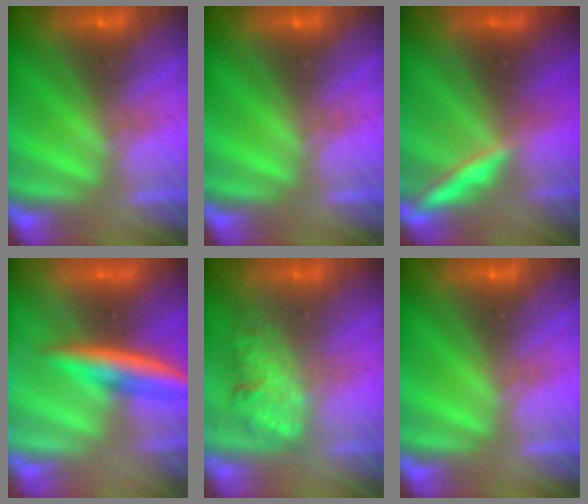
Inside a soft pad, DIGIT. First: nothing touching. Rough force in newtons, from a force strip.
{"total": 0.0}
{"total": 2.0}
{"total": 7.6}
{"total": 3.0}
{"total": 0.0}